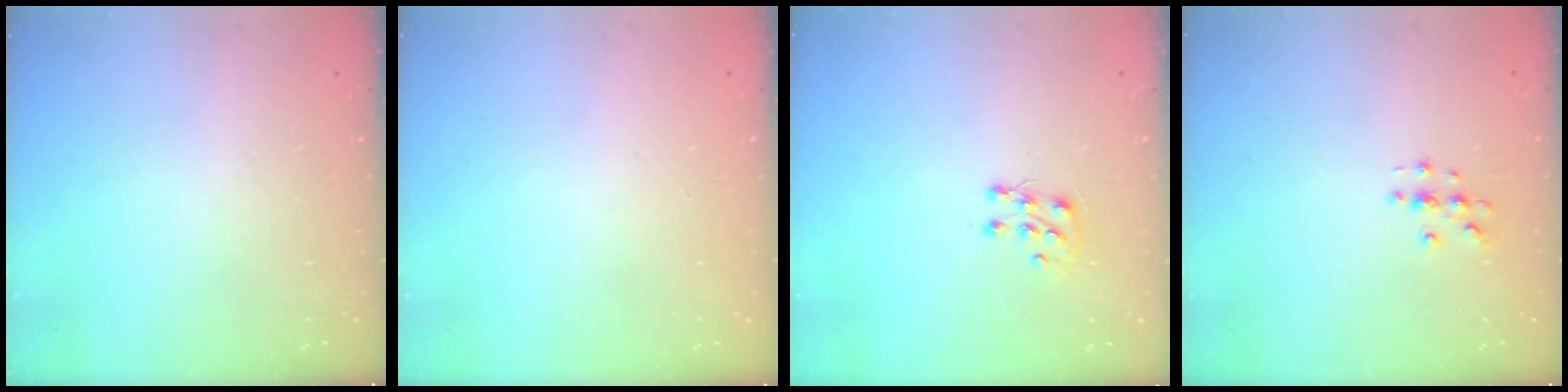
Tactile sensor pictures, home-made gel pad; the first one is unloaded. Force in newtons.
{"total": 0.0}
{"total": 6.8, "press": 6.7, "slide": 0.6}
{"total": 3.0, "press": 3.0, "slide": 0.3}